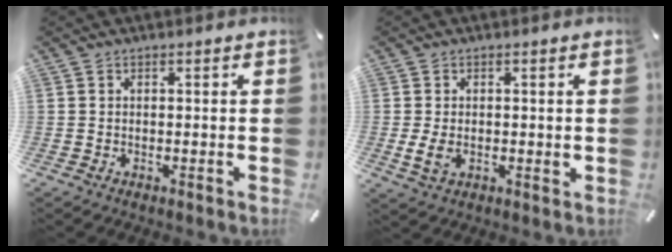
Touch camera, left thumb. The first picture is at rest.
{"total": 3.7, "force": [-0.2, 2.4, 2.8], "torque": [-0.064, -0.008, -0.008]}